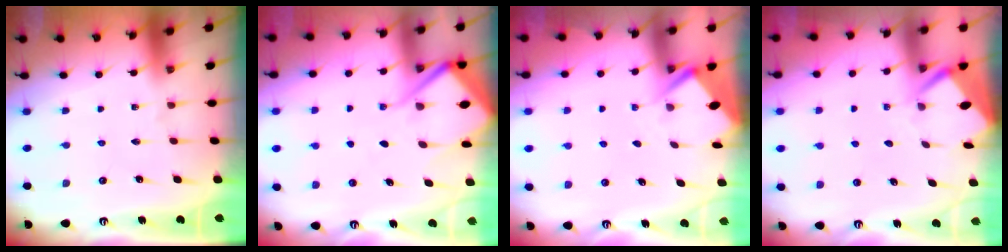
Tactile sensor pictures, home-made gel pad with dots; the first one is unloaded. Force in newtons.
{"total": 7.2, "press": 7.1, "slide": 0.8}
{"total": 2.9, "press": 2.9, "slide": 0.3}
{"total": 3.8, "press": 3.8, "slide": 0.3}